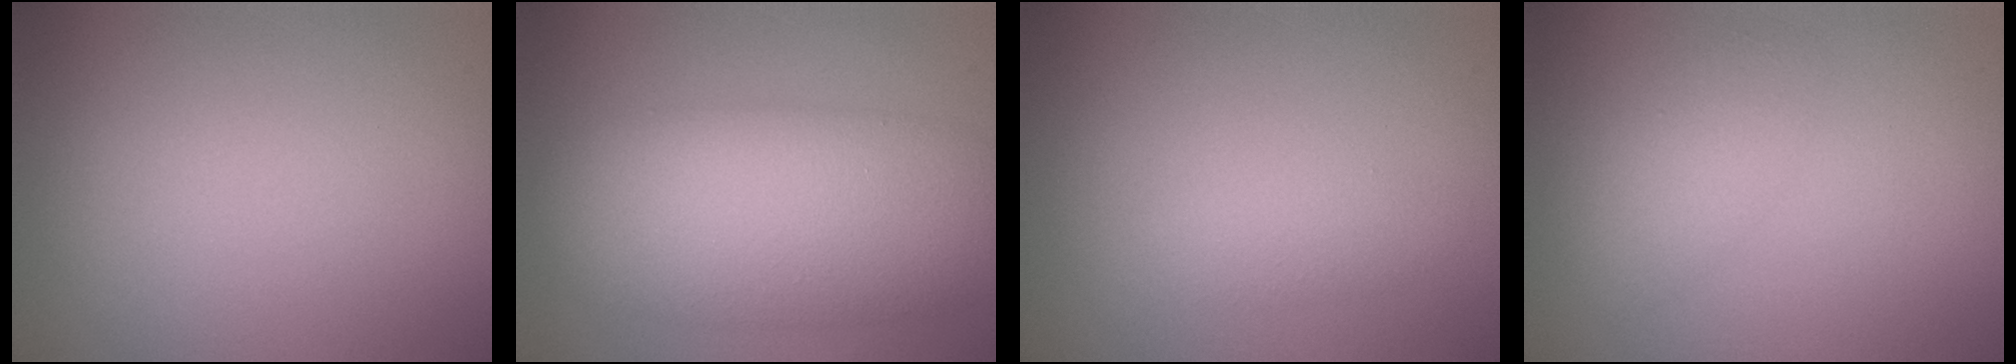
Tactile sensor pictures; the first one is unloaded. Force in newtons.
{"total": 9.0, "press": 9.0, "slide": 0.3}
{"total": 1.3, "press": 1.3, "slide": 0.1}
{"total": 2.1, "press": 2.1, "slide": 0.1}